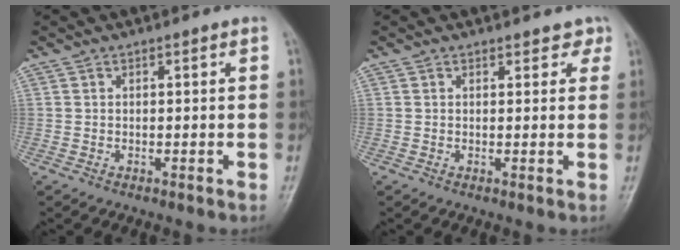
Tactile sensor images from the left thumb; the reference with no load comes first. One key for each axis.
{"total": 2.1, "fx": 1.6, "fy": 1.3, "fz": 0.4, "tx": 0.020, "ty": -0.006, "tz": 0.009}